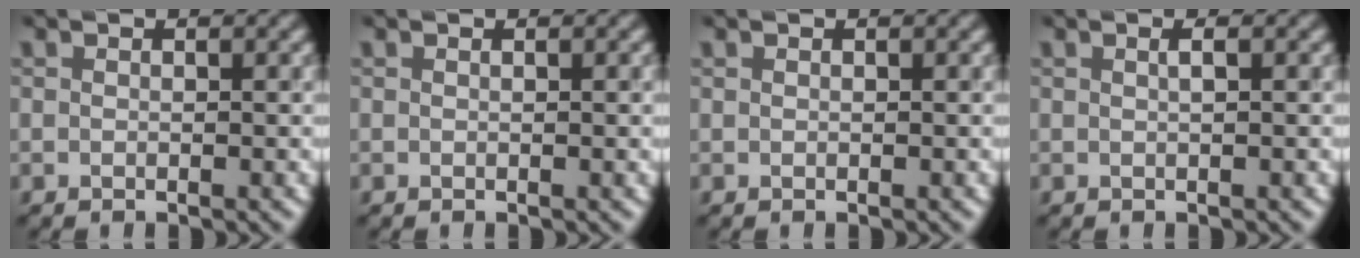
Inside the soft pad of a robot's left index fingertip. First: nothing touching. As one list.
[{"total": 1.0, "force": [0.2, 0.4, 0.9], "torque": [-0.007, 0.004, -0.003]}, {"total": 0.0}, {"total": 0.8, "force": [0.3, 0.1, 0.7], "torque": [-0.008, 0.007, 0.004]}]